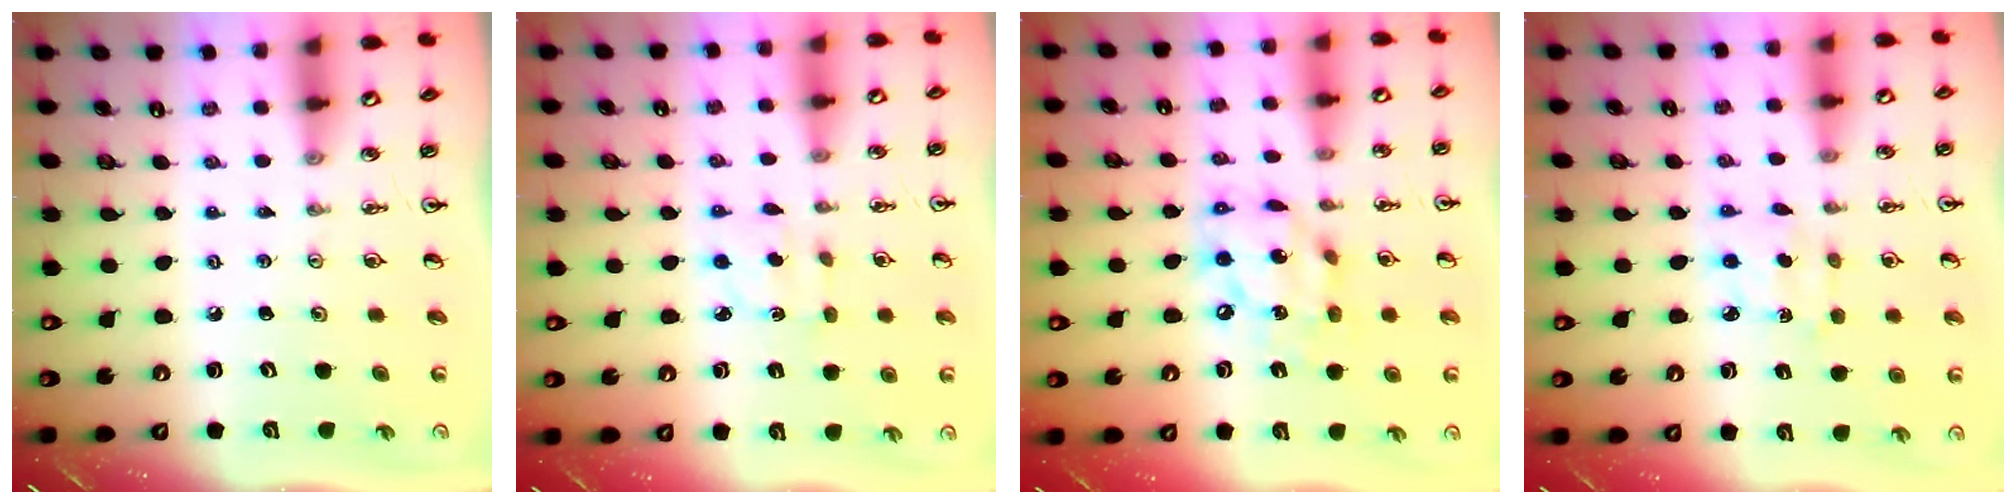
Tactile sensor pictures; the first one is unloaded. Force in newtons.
{"total": 2.6, "press": 2.5, "slide": 0.7}
{"total": 14.4, "press": 14.3, "slide": 1.7}
{"total": 2.8, "press": 2.8, "slide": 0.4}